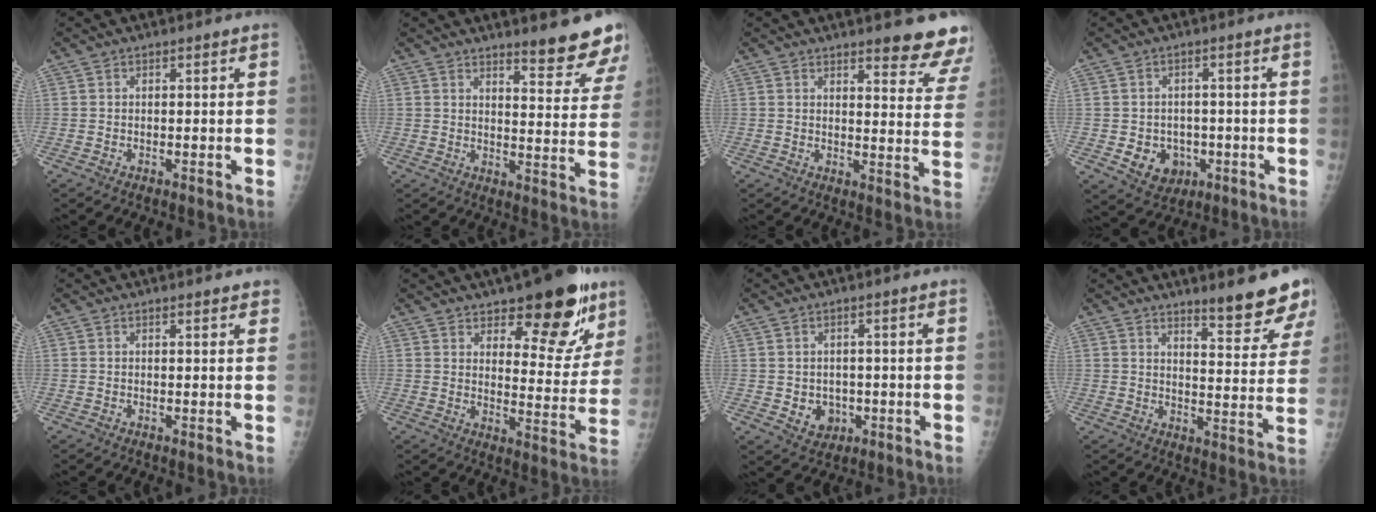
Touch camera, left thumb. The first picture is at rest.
{"total": 10.4, "force": [8.8, 1.6, 5.4], "torque": [-0.040, -0.066, 0.107]}
{"total": 11.3, "force": [9.8, 2.2, 5.2], "torque": [-0.028, -0.065, 0.101]}
{"total": 6.8, "force": [-1.7, 5.8, 3.3], "torque": [-0.024, 0.008, -0.013]}
{"total": 1.5, "force": [1.2, 0.4, 0.7], "torque": [-0.005, -0.002, 0.014]}
{"total": 16.1, "force": [10.2, 6.8, 10.5], "torque": [-0.075, -0.065, 0.145]}
{"total": 4.7, "force": [-0.7, 4.0, 2.3], "torque": [-0.013, 0.001, 0.002]}
{"total": 10.2, "force": [8.2, 1.5, 5.8], "torque": [-0.051, -0.065, 0.111]}